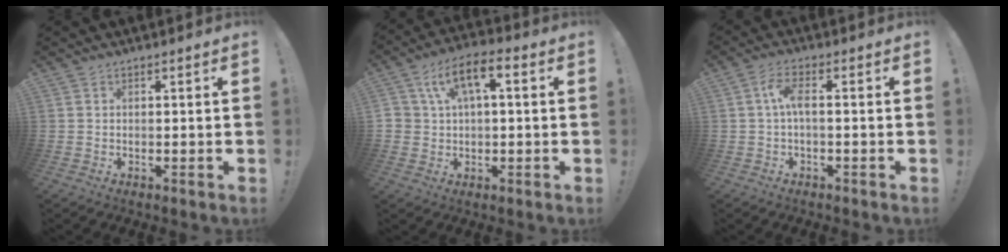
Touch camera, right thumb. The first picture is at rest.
{"total": 9.3, "force": [2.6, 5.5, 7.1], "torque": [-0.115, 0.004, 0.049]}
{"total": 5.6, "force": [0.2, 1.6, 5.4], "torque": [-0.114, 0.005, 0.003]}